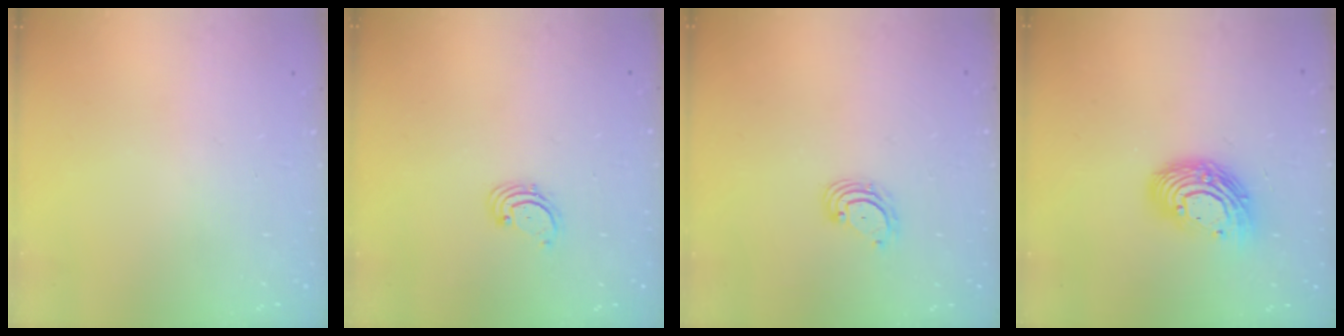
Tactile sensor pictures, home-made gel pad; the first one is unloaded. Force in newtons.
{"total": 1.7, "press": 1.7, "slide": 0.2}
{"total": 3.5, "press": 3.5, "slide": 0.4}
{"total": 12.6, "press": 12.6, "slide": 1.2}